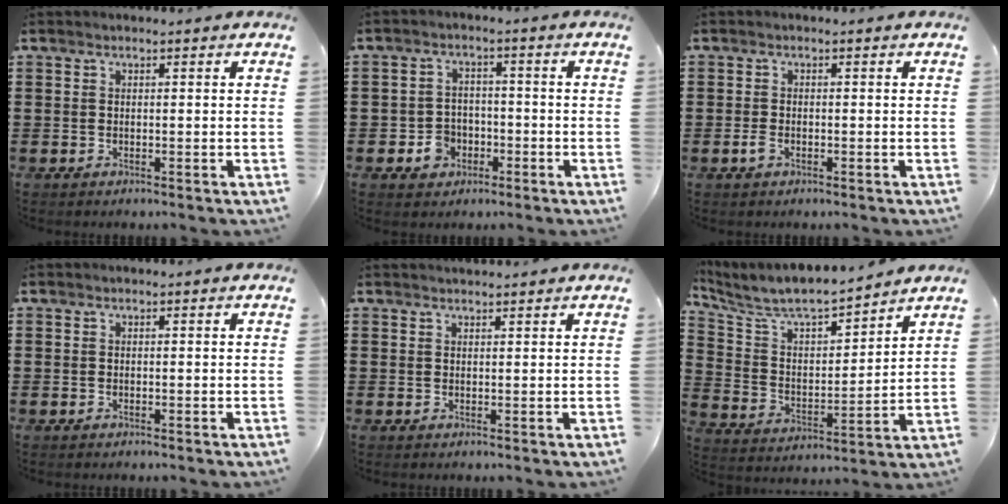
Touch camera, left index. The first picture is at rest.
{"total": 4.3, "force": [-2.2, 3.4, 1.5], "torque": [-0.033, 0.008, -0.041]}
{"total": 1.7, "force": [-0.7, 0.9, 1.3], "torque": [-0.040, -0.006, -0.017]}
{"total": 0.0}
{"total": 1.0, "force": [1.0, 0.0, 0.1], "torque": [-0.003, -0.001, 0.021]}
{"total": 7.2, "force": [6.5, 1.3, 2.7], "torque": [-0.083, -0.041, 0.109]}